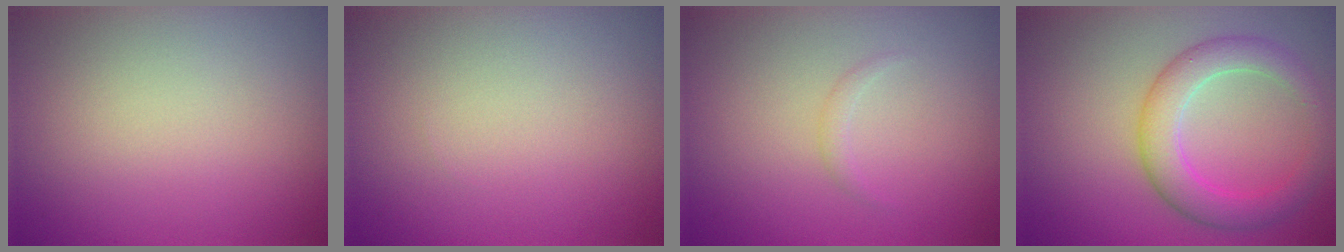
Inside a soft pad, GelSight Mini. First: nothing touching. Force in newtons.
{"total": 0.0}
{"total": 0.8, "press": 0.8, "slide": 0.0}
{"total": 4.6, "press": 4.6, "slide": 0.1}